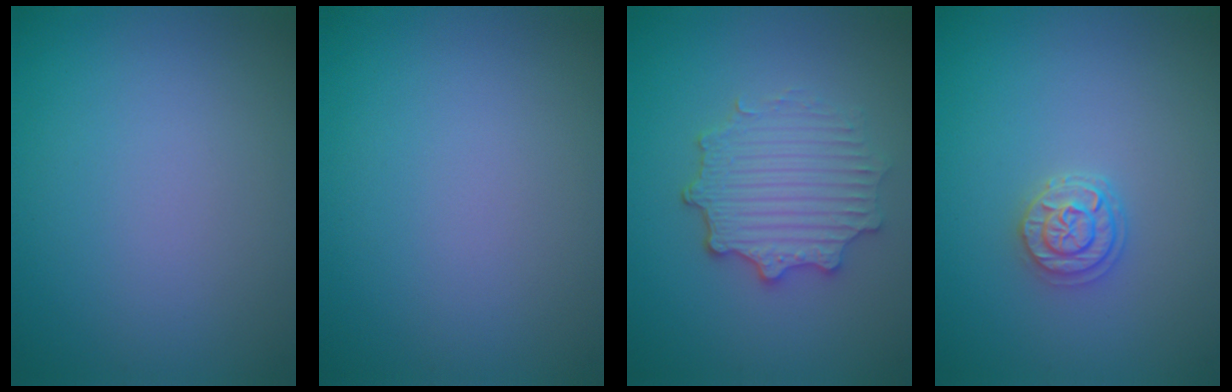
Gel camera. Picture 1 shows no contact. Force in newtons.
{"total": 0.0}
{"total": 4.5, "press": 3.6, "slide": 2.6}
{"total": 2.2, "press": 2.0, "slide": 0.8}